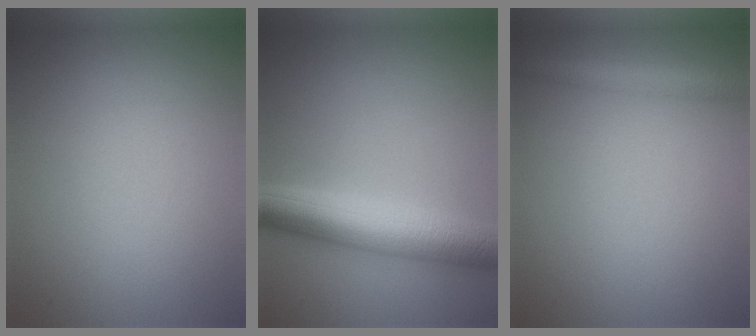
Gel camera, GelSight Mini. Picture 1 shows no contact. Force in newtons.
{"total": 7.1, "press": 7.1, "slide": 0.0}
{"total": 2.6, "press": 2.6, "slide": 0.1}